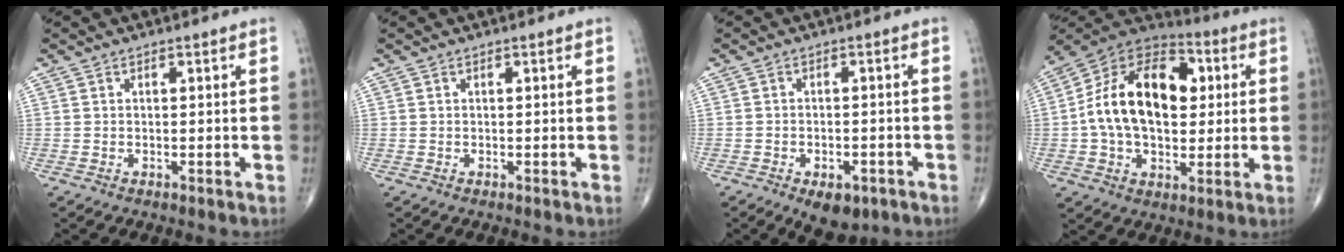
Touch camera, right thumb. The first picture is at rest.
{"total": 0.0}
{"total": 6.7, "force": [-3.9, 3.7, 4.1], "torque": [-0.042, 0.014, -0.049]}
{"total": 21.5, "force": [2.0, 13.9, 16.3], "torque": [-0.252, 0.021, 0.029]}